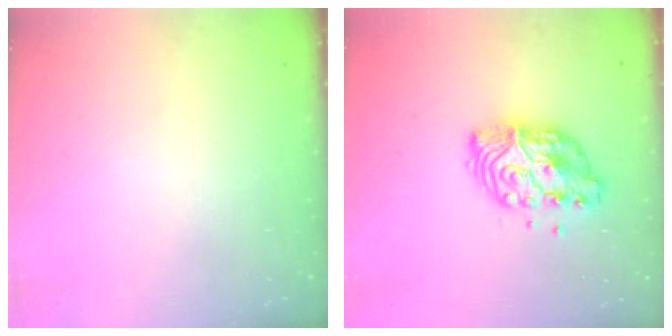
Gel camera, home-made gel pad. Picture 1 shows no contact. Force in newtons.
{"total": 11.0, "press": 10.9, "slide": 0.9}